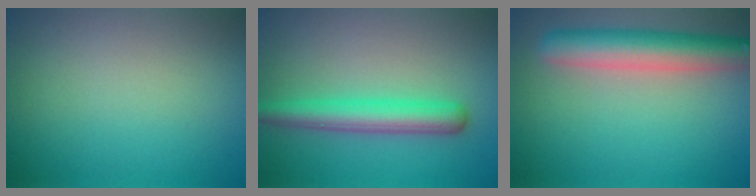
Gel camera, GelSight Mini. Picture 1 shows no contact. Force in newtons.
{"total": 4.1, "press": 4.1, "slide": 0.1}
{"total": 6.1, "press": 6.1, "slide": 0.5}